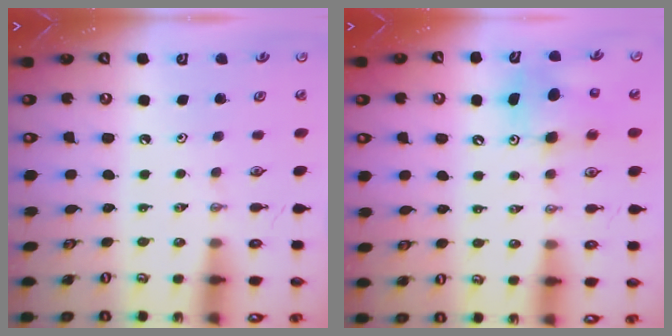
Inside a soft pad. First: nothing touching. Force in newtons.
{"total": 7.9, "press": 7.7, "slide": 2.0}